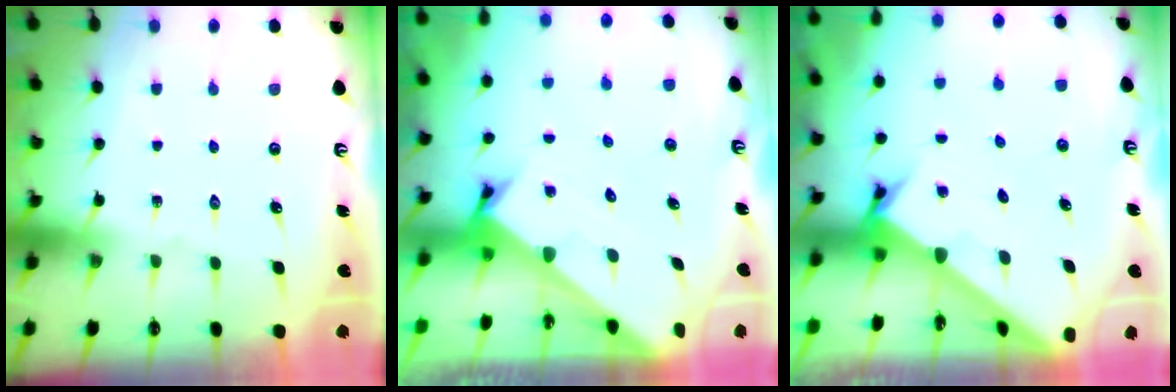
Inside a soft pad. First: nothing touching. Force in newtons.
{"total": 2.4, "press": 2.4, "slide": 0.2}
{"total": 1.8, "press": 1.8, "slide": 0.2}